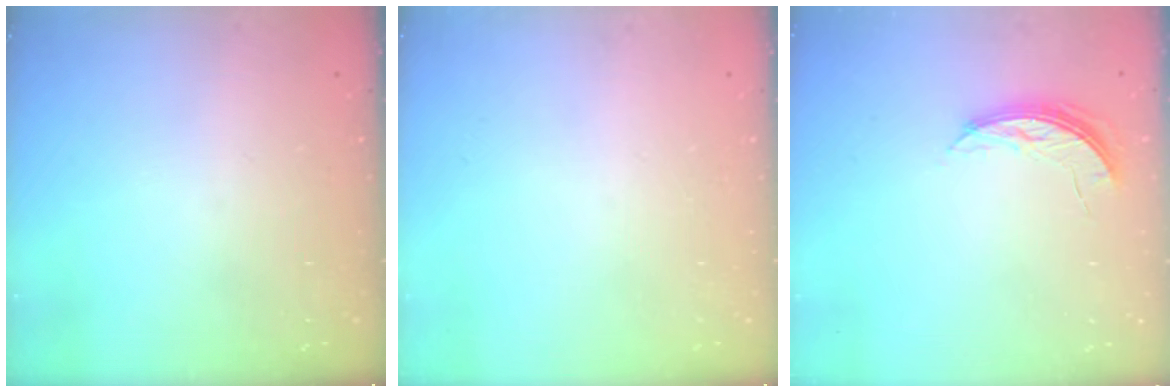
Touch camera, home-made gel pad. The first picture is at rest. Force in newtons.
{"total": 0.0}
{"total": 5.1, "press": 5.1, "slide": 0.4}